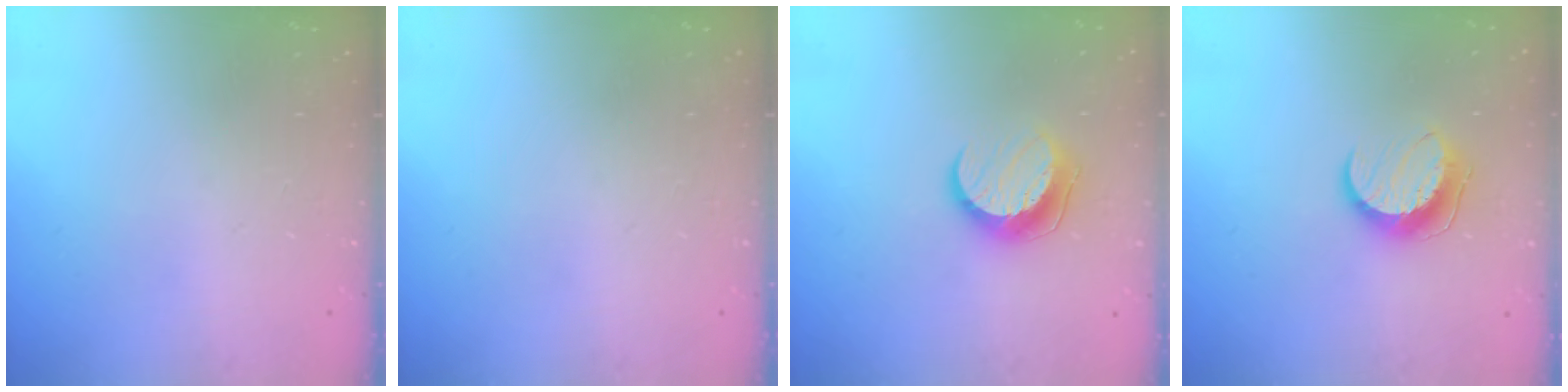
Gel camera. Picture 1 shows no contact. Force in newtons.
{"total": 0.0}
{"total": 9.9, "press": 9.9, "slide": 0.1}
{"total": 10.3, "press": 10.3, "slide": 0.3}